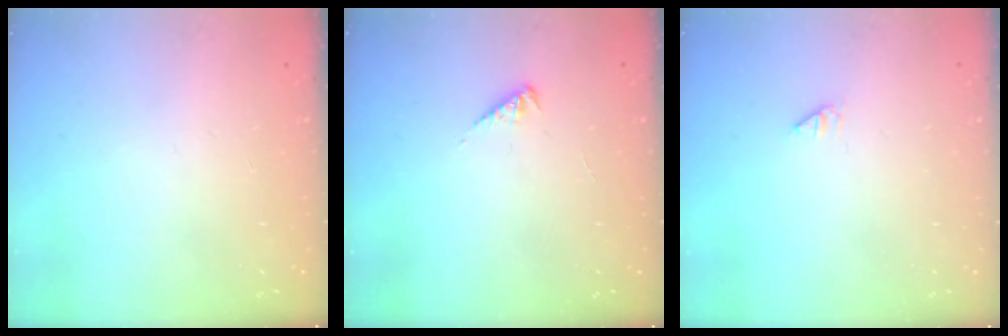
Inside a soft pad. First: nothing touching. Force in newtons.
{"total": 2.3, "press": 2.3, "slide": 0.5}
{"total": 0.0}